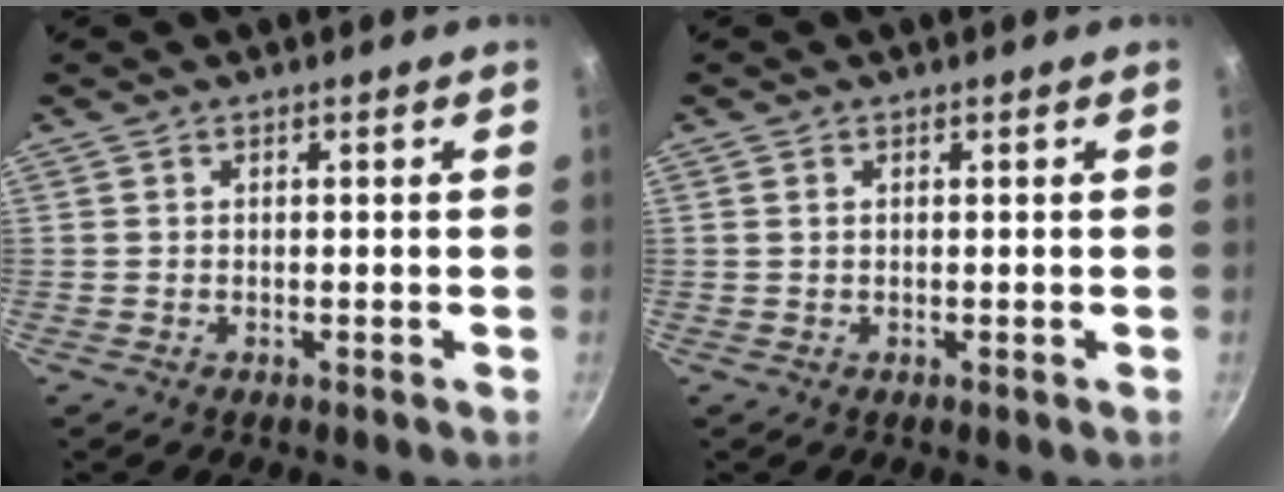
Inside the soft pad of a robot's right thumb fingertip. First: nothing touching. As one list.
[{"total": 0.6, "force": [0.3, 0.3, 0.4], "torque": [-0.009, 0.001, 0.006]}]